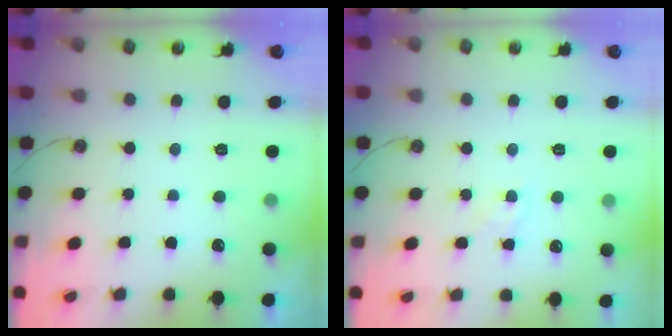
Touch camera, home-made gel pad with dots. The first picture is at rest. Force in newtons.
{"total": 4.0, "press": 4.0, "slide": 0.4}